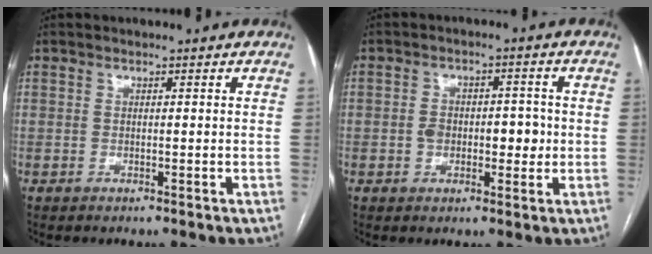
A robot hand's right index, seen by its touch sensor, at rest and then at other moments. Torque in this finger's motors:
{"motor_torque": [0.78, -0.15, 0.09, 0.06]}